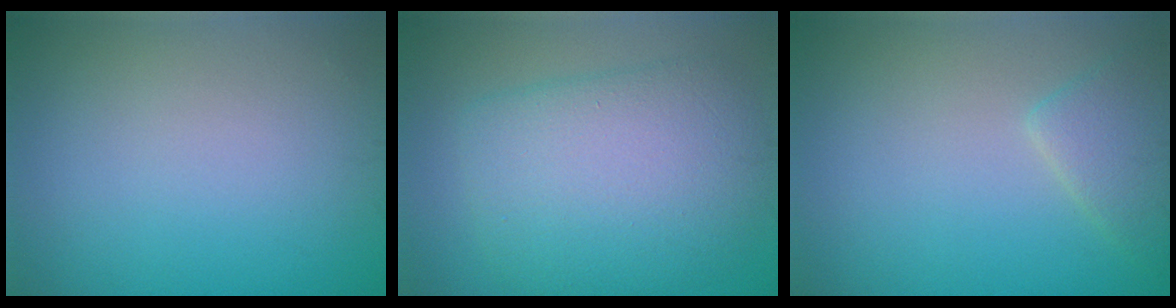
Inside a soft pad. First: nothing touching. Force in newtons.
{"total": 8.6, "press": 8.6, "slide": 0.3}
{"total": 2.5, "press": 2.5, "slide": 0.2}